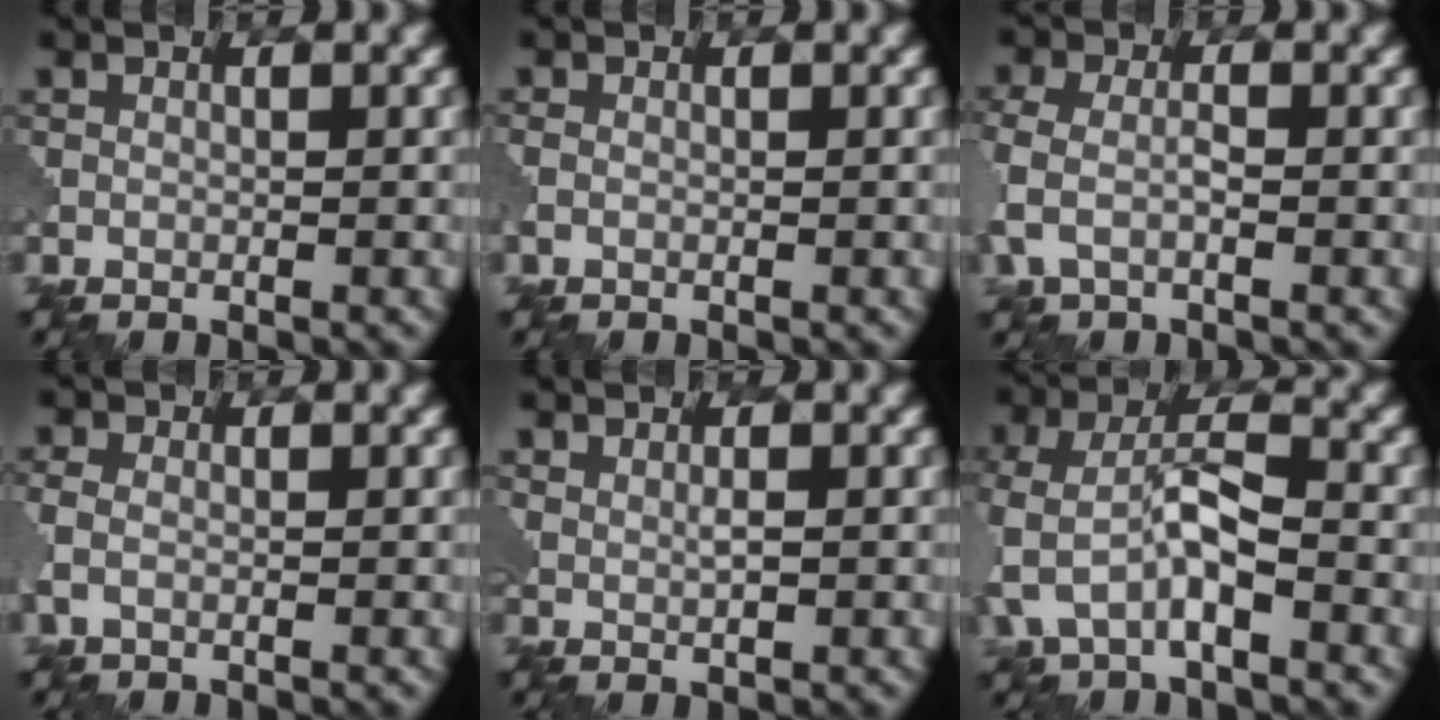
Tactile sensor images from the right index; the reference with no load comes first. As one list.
[{"total": 1.0, "force": [-0.3, 0.7, 0.7], "torque": [-0.020, -0.003, -0.007]}, {"total": 3.2, "force": [-0.7, 1.8, 2.5], "torque": [-0.072, 0.000, -0.019]}, {"total": 2.1, "force": [-0.4, 1.4, 1.5], "torque": [-0.040, -0.001, -0.014]}, {"total": 1.0, "force": [0.6, 0.4, 0.8], "torque": [-0.018, -0.002, 0.014]}, {"total": 5.8, "force": [-1.8, 2.8, 4.7], "torque": [-0.106, 0.010, -0.037]}]